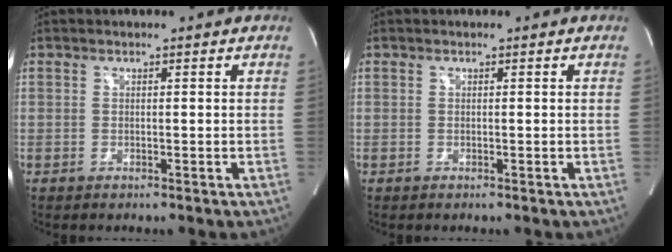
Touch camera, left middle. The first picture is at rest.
{"total": 0.0}